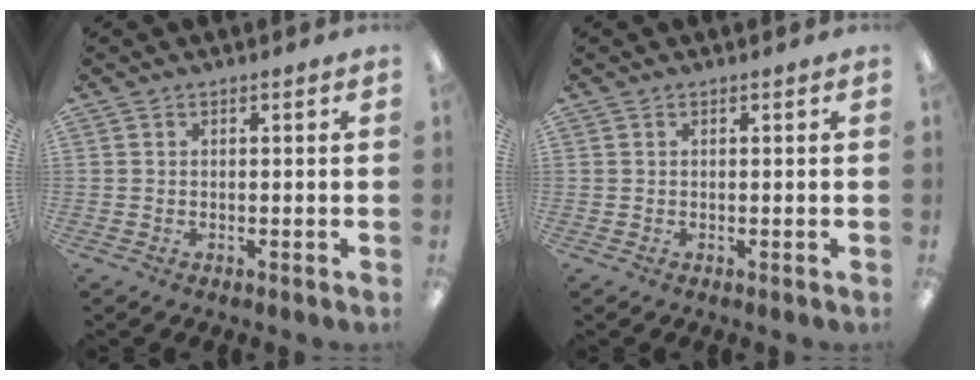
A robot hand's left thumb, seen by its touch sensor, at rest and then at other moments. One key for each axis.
{"total": 0.0}